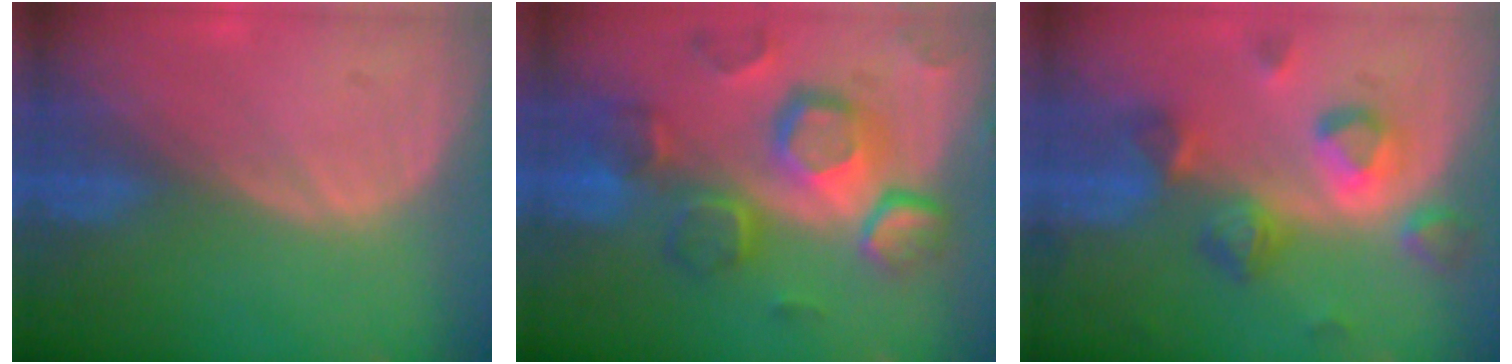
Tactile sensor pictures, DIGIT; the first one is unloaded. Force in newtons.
{"total": 12.3, "press": 10.6, "slide": 6.2}
{"total": 7.9, "press": 7.7, "slide": 2.0}